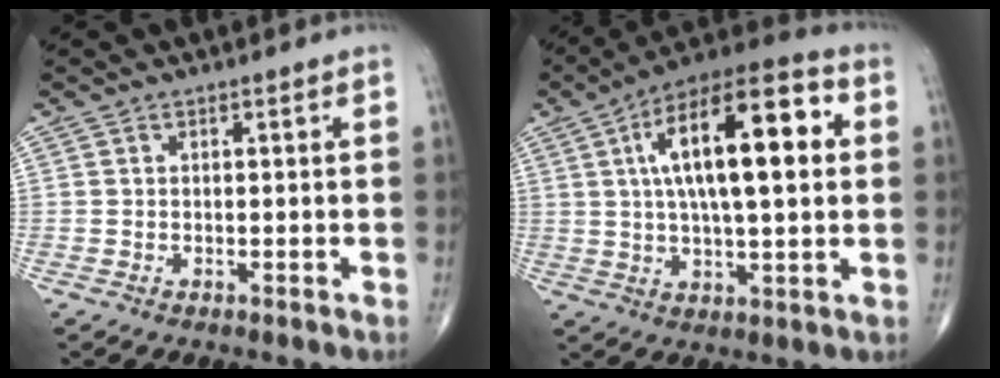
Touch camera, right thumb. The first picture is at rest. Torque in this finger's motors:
{"motor_torque": [0.55, 4.45, 1.85, 0.49, 0.55]}